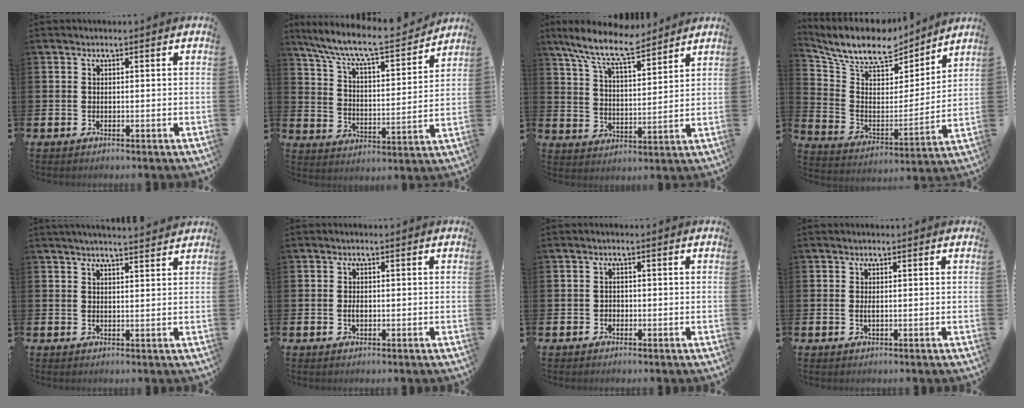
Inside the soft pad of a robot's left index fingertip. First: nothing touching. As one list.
[{"total": 9.5, "force": [8.5, 1.6, 3.8], "torque": [-0.103, -0.060, 0.141]}, {"total": 9.8, "force": [8.6, 1.8, 4.5], "torque": [-0.119, -0.038, 0.154]}, {"total": 9.9, "force": [8.7, 3.5, 3.1], "torque": [-0.106, -0.058, 0.151]}, {"total": 3.0, "force": [2.9, -0.3, 0.4], "torque": [-0.009, -0.015, 0.052]}, {"total": 1.2, "force": [-0.2, 0.6, 1.0], "torque": [-0.017, 0.003, -0.005]}, {"total": 1.0, "force": [-0.5, 0.8, 0.2], "torque": [-0.004, 0.003, -0.012]}, {"total": 0.7, "force": [0.1, 0.2, 0.7], "torque": [-0.011, 0.001, 0.000]}]